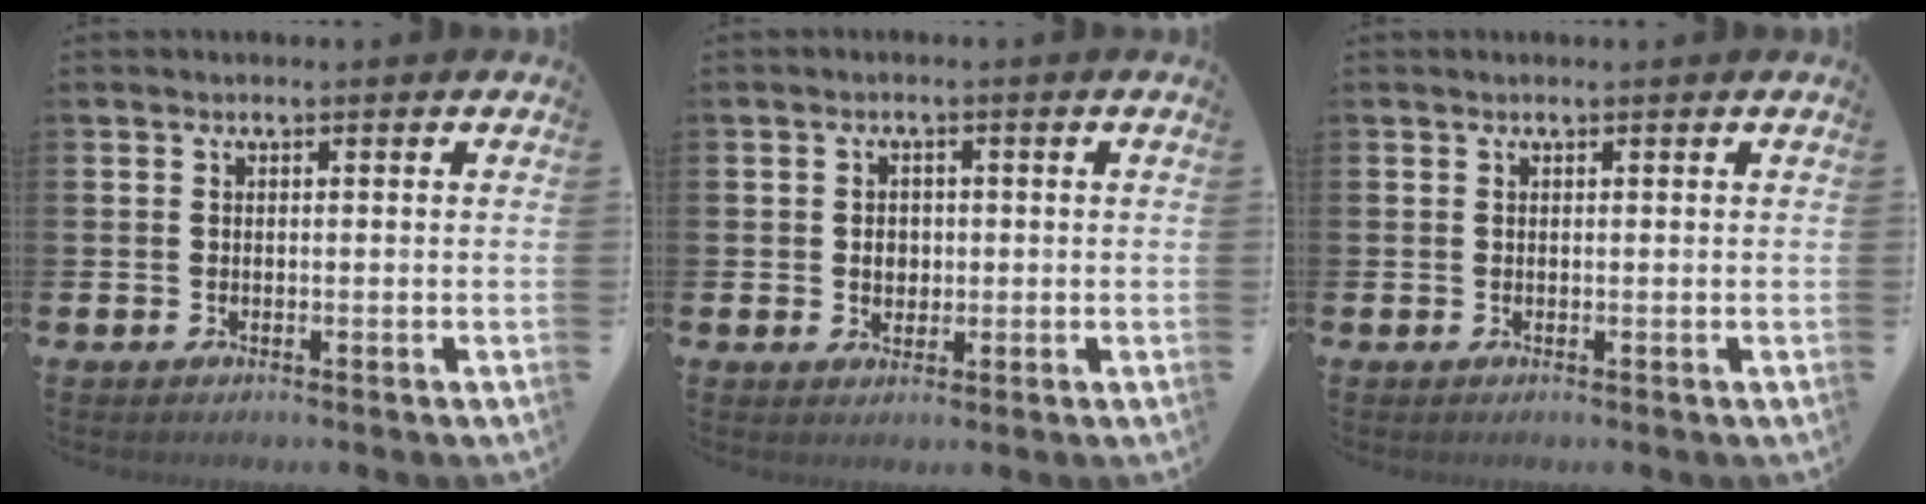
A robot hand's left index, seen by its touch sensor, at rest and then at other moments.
{"total": 2.2, "force": [0.1, 1.9, 1.1], "torque": [-0.006, 0.003, -0.005]}
{"total": 0.0}